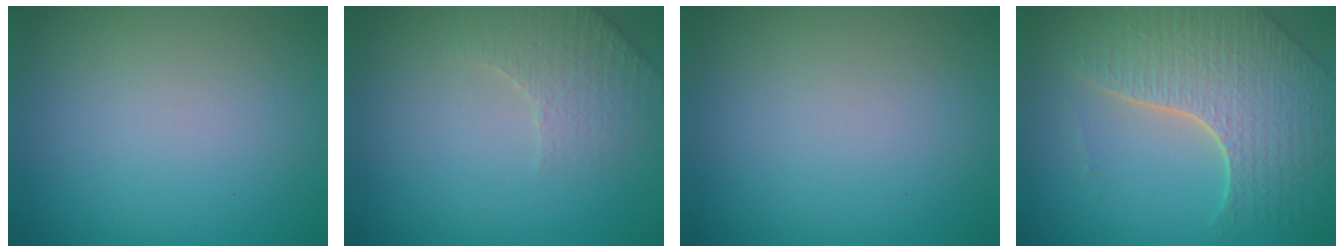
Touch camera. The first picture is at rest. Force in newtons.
{"total": 2.8, "press": 2.7, "slide": 0.8}
{"total": 0.0}
{"total": 6.8, "press": 4.9, "slide": 4.7}